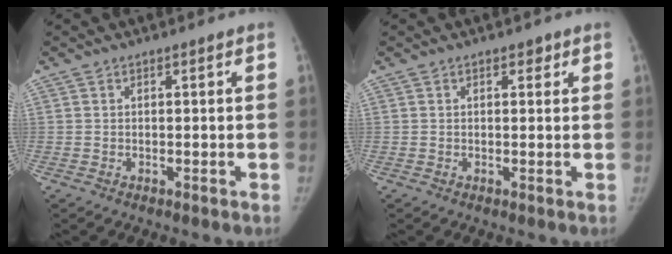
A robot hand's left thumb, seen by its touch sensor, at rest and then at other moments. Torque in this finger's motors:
{"motor_torque": [-0.33, 0.08, -0.22, 0.13, -0.07]}